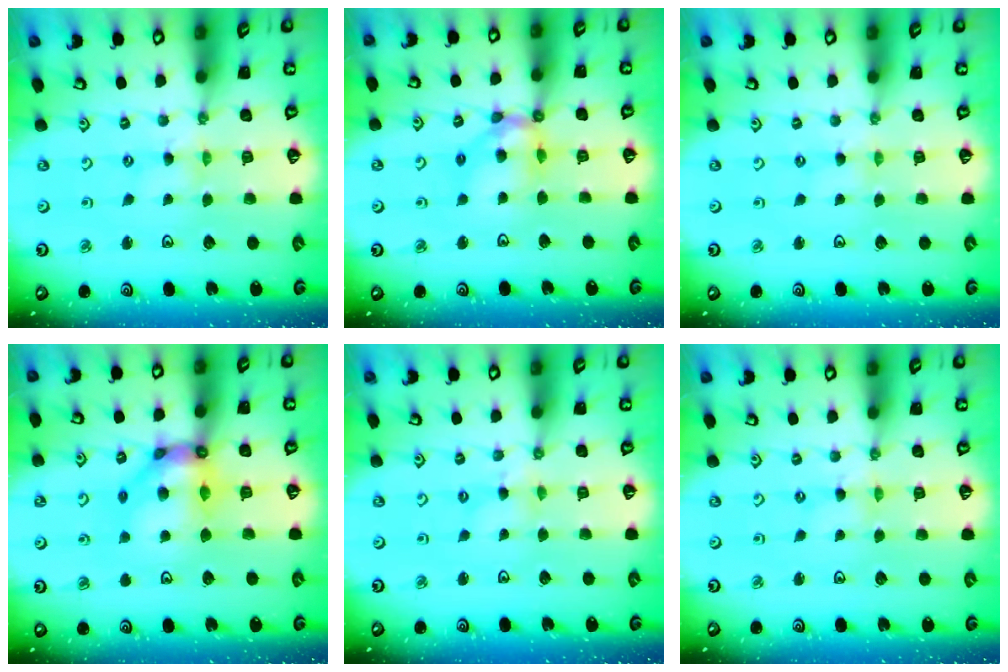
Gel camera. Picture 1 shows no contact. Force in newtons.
{"total": 12.5, "press": 12.4, "slide": 1.6}
{"total": 0.0}
{"total": 12.3, "press": 12.3, "slide": 1.2}
{"total": 2.0, "press": 2.0, "slide": 0.2}
{"total": 0.0}